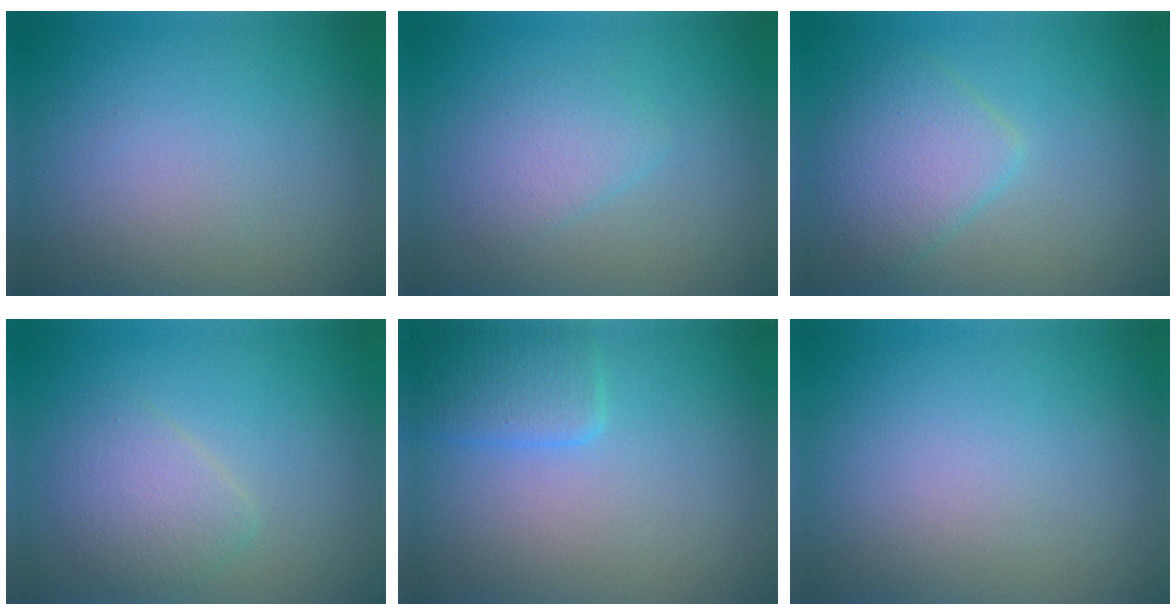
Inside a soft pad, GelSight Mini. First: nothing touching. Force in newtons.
{"total": 2.0, "press": 2.0, "slide": 0.1}
{"total": 3.7, "press": 3.7, "slide": 0.0}
{"total": 2.6, "press": 2.6, "slide": 0.0}
{"total": 2.6, "press": 2.5, "slide": 0.3}
{"total": 0.0}